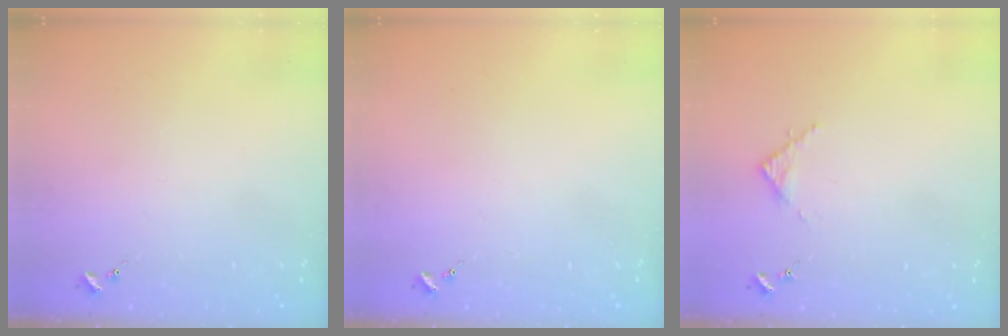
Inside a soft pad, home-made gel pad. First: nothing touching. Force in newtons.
{"total": 0.0}
{"total": 2.8, "press": 2.8, "slide": 0.4}